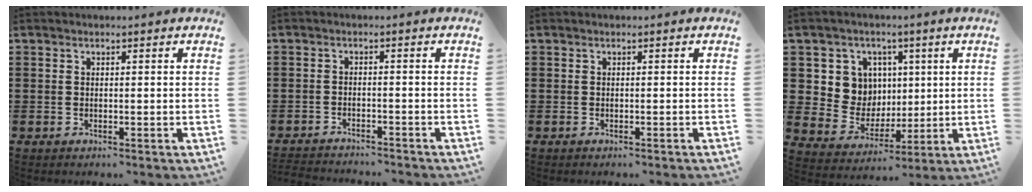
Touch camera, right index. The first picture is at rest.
{"total": 2.2, "force": [-2.2, 0.1, -0.1], "torque": [-0.004, 0.002, -0.048]}
{"total": 0.0}
{"total": 8.5, "force": [2.4, 8.0, 1.4], "torque": [-0.059, -0.011, 0.049]}